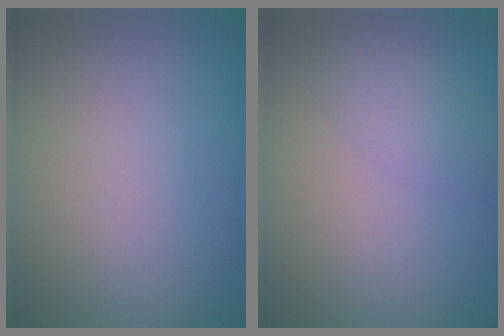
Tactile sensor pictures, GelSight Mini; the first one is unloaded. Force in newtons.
{"total": 2.0, "press": 2.0, "slide": 0.2}